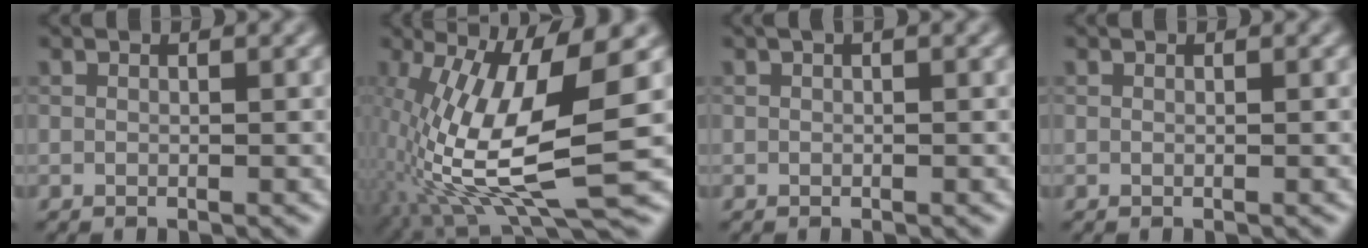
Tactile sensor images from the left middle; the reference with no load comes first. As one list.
[{"total": 12.2, "force": [-1.9, 3.2, 11.6], "torque": [-0.241, -0.008, -0.030]}, {"total": 0.9, "force": [0.3, 0.1, 0.8], "torque": [-0.015, 0.004, 0.002]}, {"total": 0.0}]